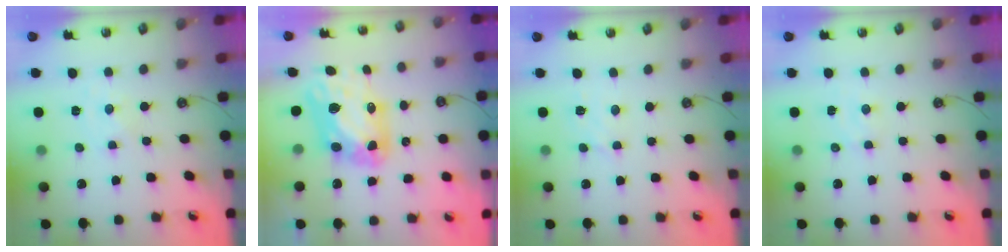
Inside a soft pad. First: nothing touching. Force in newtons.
{"total": 12.1, "press": 12.0, "slide": 1.3}
{"total": 4.7, "press": 4.6, "slide": 0.8}
{"total": 2.8, "press": 2.7, "slide": 0.4}